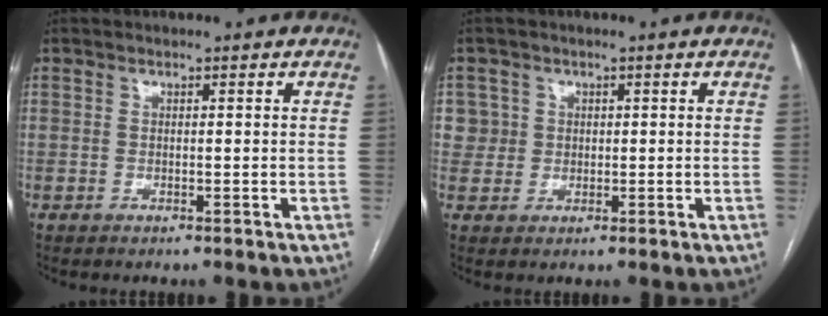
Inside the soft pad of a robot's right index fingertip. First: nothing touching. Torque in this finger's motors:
{"motor_torque": [-0.08, 0.08, 0.07, 0.01]}